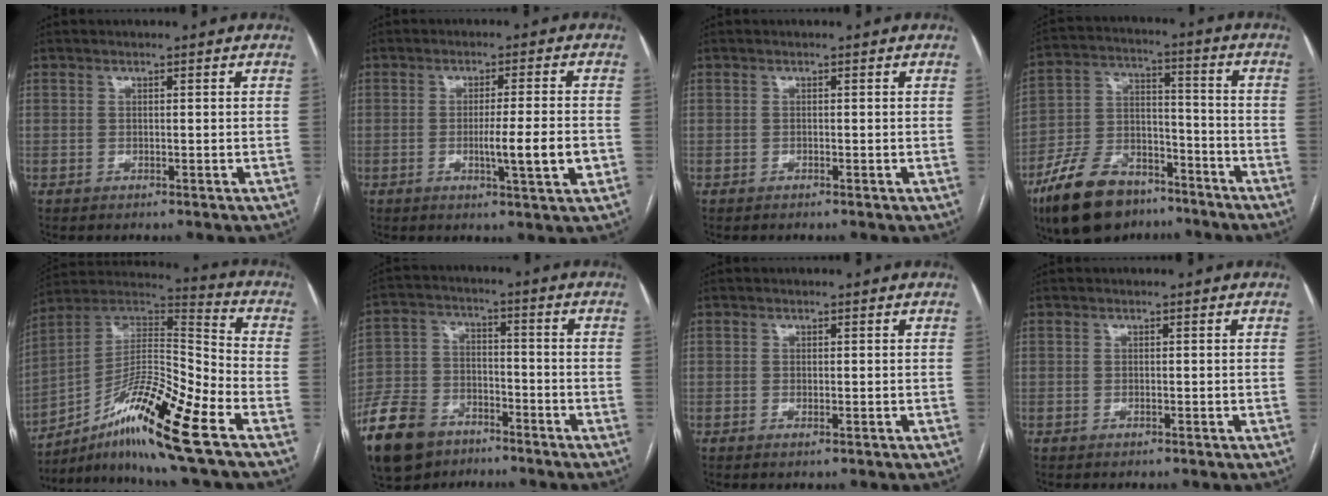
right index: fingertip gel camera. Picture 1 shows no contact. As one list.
[{"total": 6.9, "force": [-1.7, -0.1, 6.7], "torque": [-0.105, -0.009, -0.024]}, {"total": 0.0}, {"total": 15.8, "force": [-11.2, 7.9, 7.9], "torque": [-0.161, 0.015, -0.196]}, {"total": 18.4, "force": [-9.9, 0.9, 15.5], "torque": [-0.294, 0.006, -0.170]}, {"total": 13.8, "force": [-9.2, 8.2, 6.2], "torque": [-0.146, -0.002, -0.166]}, {"total": 0.6, "force": [-0.3, 0.1, 0.5], "torque": [-0.008, -0.002, -0.003]}, {"total": 0.0}]